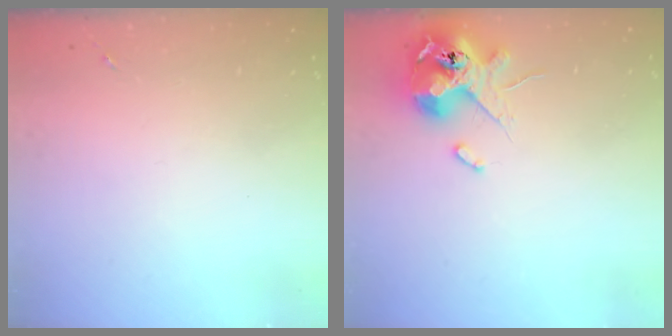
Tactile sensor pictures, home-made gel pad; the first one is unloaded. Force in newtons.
{"total": 12.7, "press": 12.5, "slide": 2.1}